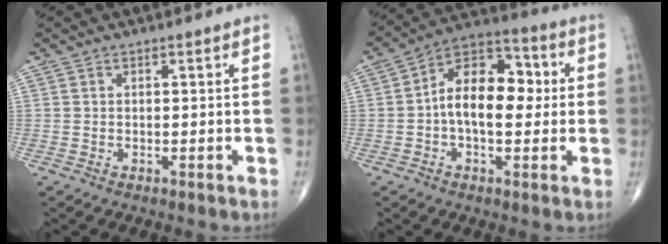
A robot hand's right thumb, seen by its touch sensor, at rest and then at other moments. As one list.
[{"total": 13.9, "force": [0.4, 8.0, 11.4], "torque": [-0.162, 0.037, -0.005]}]